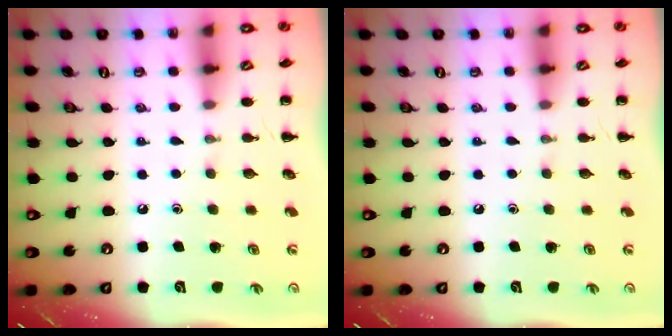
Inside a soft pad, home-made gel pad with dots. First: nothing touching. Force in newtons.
{"total": 0.0}